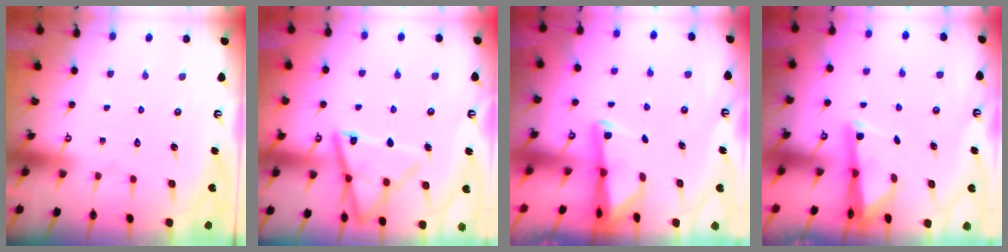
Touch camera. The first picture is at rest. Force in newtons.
{"total": 15.1, "press": 15.0, "slide": 1.6}
{"total": 2.4, "press": 2.3, "slide": 0.5}
{"total": 2.5, "press": 2.5, "slide": 0.5}